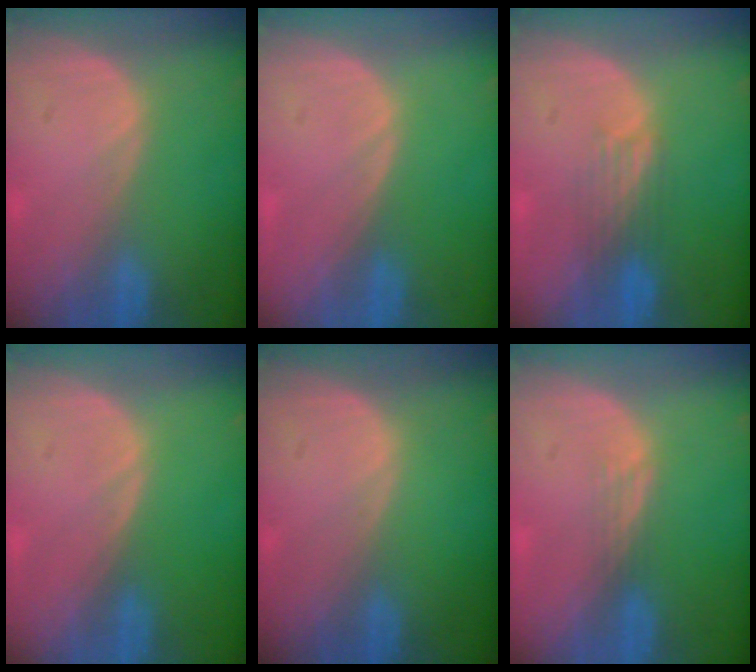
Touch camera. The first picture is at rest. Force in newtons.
{"total": 0.0}
{"total": 3.8, "press": 3.1, "slide": 2.2}
{"total": 0.0}
{"total": 0.0}
{"total": 1.5, "press": 1.2, "slide": 0.9}